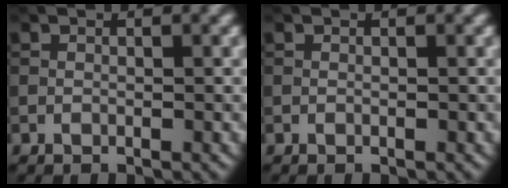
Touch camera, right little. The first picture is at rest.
{"total": 0.0}